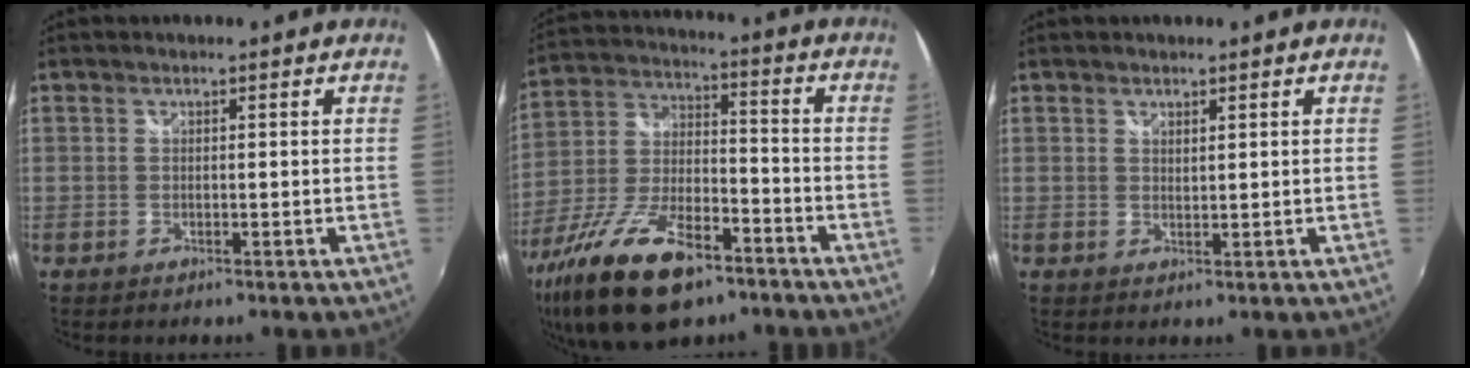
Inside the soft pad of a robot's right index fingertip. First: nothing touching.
{"total": 20.8, "force": [-12.9, 8.8, 13.8], "torque": [-0.288, -0.031, -0.226]}
{"total": 1.2, "force": [1.0, 0.3, 0.5], "torque": [-0.007, 0.001, 0.018]}